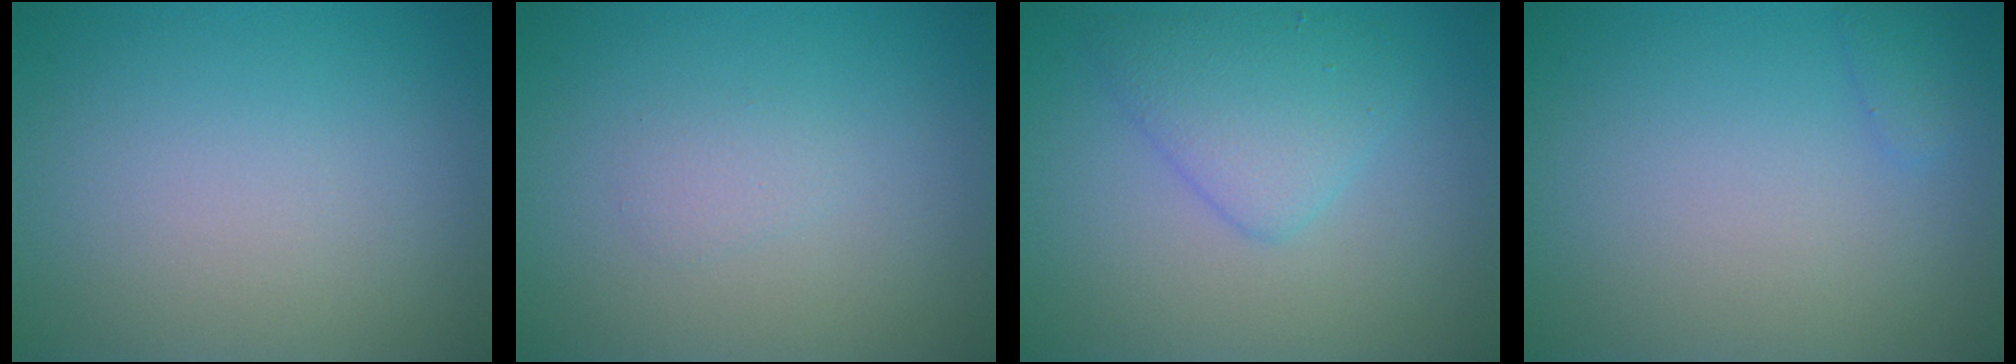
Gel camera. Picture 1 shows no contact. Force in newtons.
{"total": 0.9, "press": 0.9, "slide": 0.0}
{"total": 3.4, "press": 3.4, "slide": 0.1}
{"total": 0.8, "press": 0.8, "slide": 0.0}